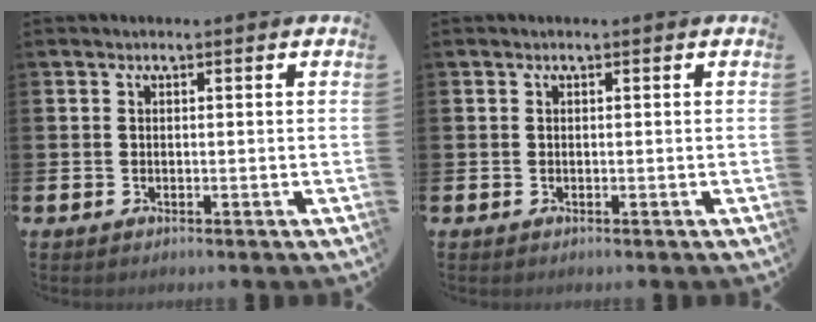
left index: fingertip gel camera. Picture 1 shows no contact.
{"total": 0.0}